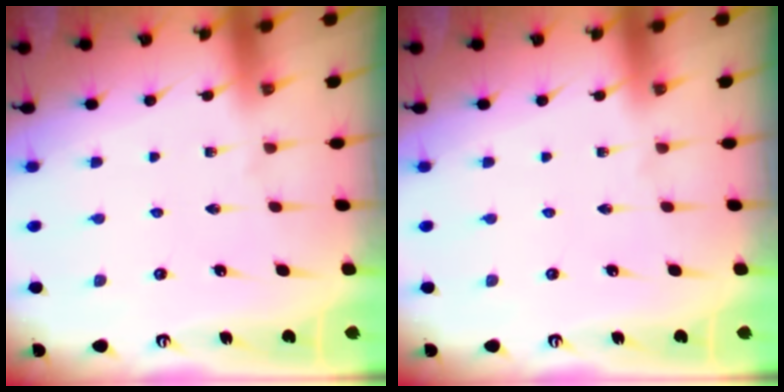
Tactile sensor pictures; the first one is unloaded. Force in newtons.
{"total": 0.0}